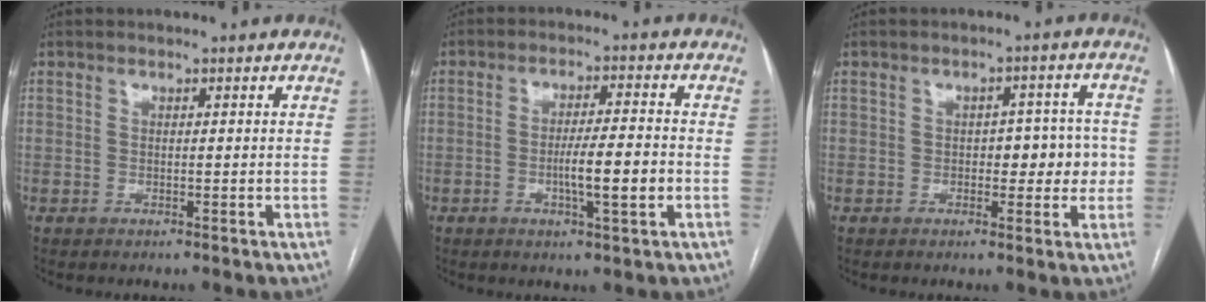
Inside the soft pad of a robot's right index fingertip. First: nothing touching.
{"total": 6.7, "force": [-1.7, 0.4, 6.5], "torque": [-0.111, -0.001, -0.025]}
{"total": 5.8, "force": [-0.5, 3.2, 4.8], "torque": [-0.049, 0.022, -0.002]}